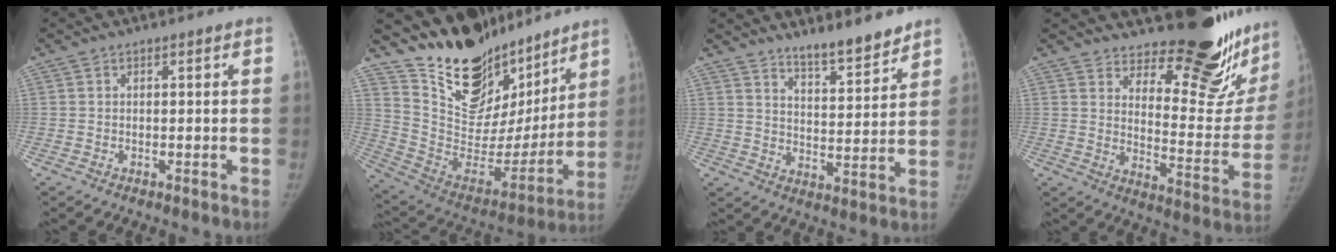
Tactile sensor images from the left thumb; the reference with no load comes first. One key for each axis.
{"total": 24.4, "fx": 19.6, "fy": 11.2, "fz": 9.4, "tx": -0.111, "ty": -0.114, "tz": 0.325}
{"total": 9.2, "fx": 8.0, "fy": 1.9, "fz": 4.2, "tx": -0.047, "ty": -0.063, "tz": 0.134}
{"total": 22.1, "fx": 18.0, "fy": 6.4, "fz": 11.0, "tx": -0.105, "ty": -0.166, "tz": 0.235}